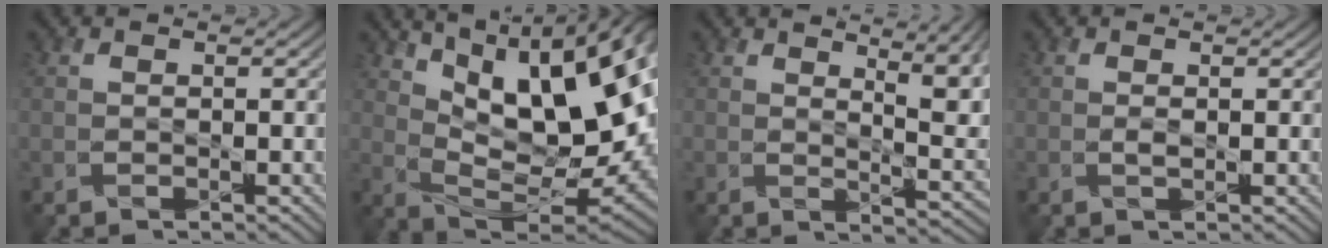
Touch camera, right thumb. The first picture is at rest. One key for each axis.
{"total": 18.2, "fx": 6.6, "fy": 7.4, "fz": 15.2, "tx": -0.250, "ty": 0.020, "tz": 0.110}
{"total": 10.5, "fx": 5.2, "fy": 3.3, "fz": 8.5, "tx": -0.119, "ty": 0.009, "tz": 0.073}
{"total": 0.5, "fx": 0.0, "fy": 0.1, "fz": 0.5, "tx": -0.011, "ty": -0.003, "tz": -0.002}